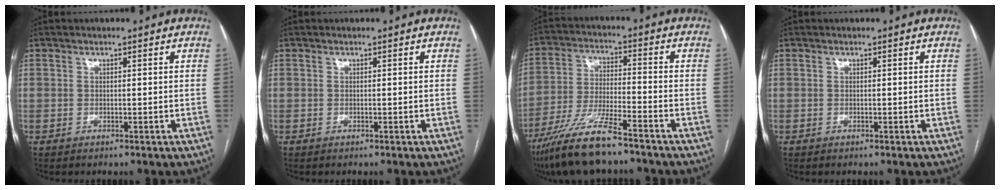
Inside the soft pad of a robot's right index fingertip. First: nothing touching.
{"total": 0.0}
{"total": 11.7, "force": [-9.0, 1.2, 7.4], "torque": [-0.149, -0.026, -0.165]}
{"total": 0.0}